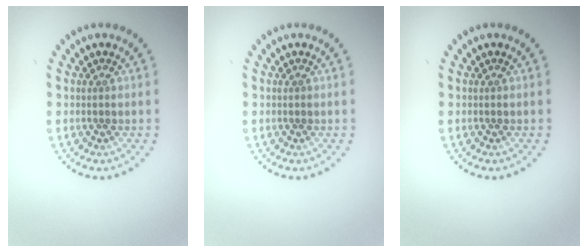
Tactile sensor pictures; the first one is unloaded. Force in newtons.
{"total": 0.0}
{"total": 0.0}